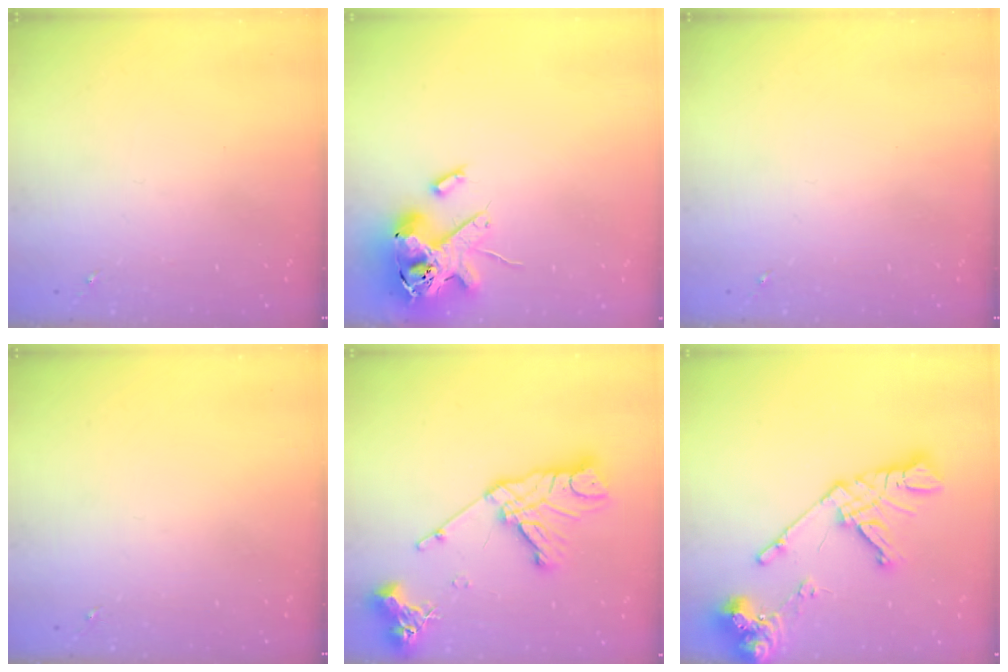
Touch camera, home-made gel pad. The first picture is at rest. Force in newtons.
{"total": 16.4, "press": 16.2, "slide": 2.7}
{"total": 0.0}
{"total": 0.0}
{"total": 17.2, "press": 17.1, "slide": 1.8}
{"total": 17.0, "press": 16.9, "slide": 2.2}